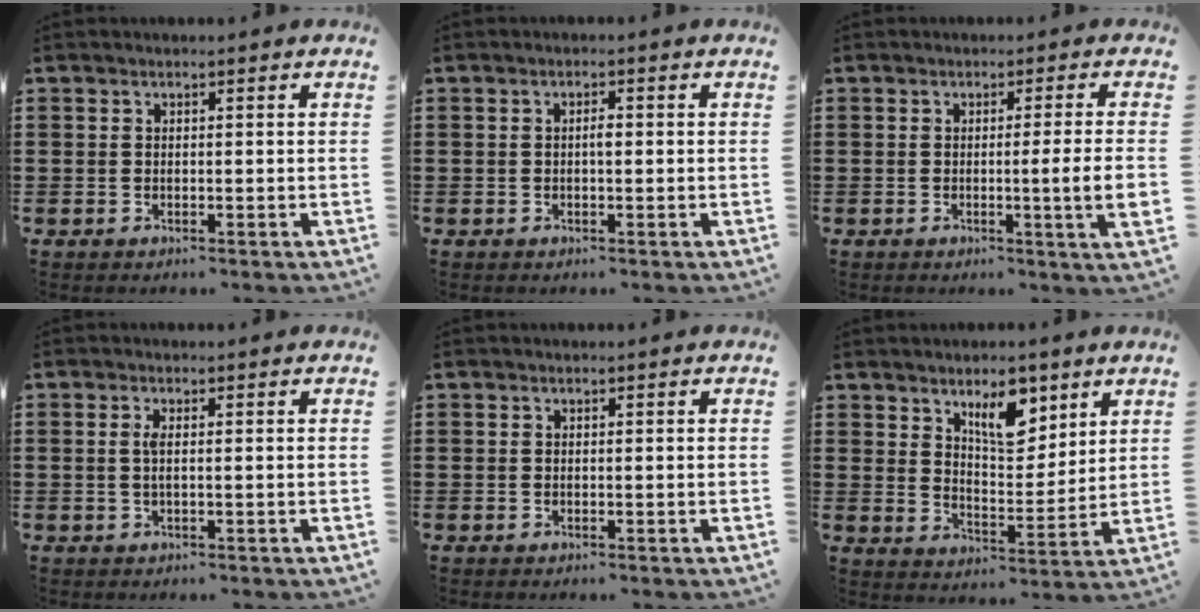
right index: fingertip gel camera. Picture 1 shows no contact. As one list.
[{"total": 1.4, "force": [-0.1, 0.4, 1.3], "torque": [-0.025, 0.000, -0.002]}, {"total": 5.4, "force": [-0.5, -0.6, 5.4], "torque": [-0.084, -0.018, -0.011]}, {"total": 1.7, "force": [0.0, 0.2, 1.7], "torque": [-0.034, -0.001, 0.000]}, {"total": 0.0}, {"total": 7.8, "force": [4.9, 3.5, 5.0], "torque": [-0.072, -0.013, 0.080]}]